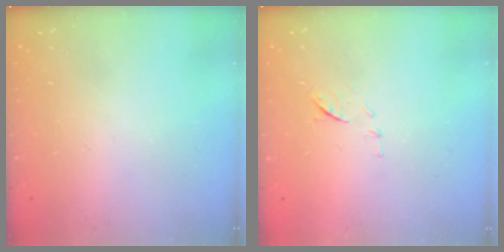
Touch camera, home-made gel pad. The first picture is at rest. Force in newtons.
{"total": 6.2, "press": 6.2, "slide": 1.0}